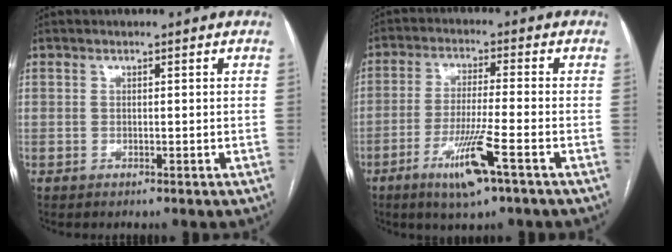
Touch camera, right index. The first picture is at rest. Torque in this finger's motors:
{"motor_torque": [0.48, -0.14, 0.16, 0.13]}